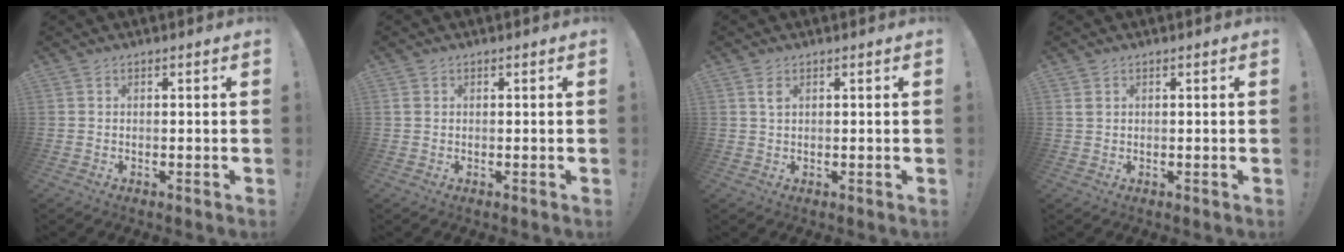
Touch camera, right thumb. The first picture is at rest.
{"total": 1.2, "force": [0.4, 1.1, 0.3], "torque": [0.002, 0.000, 0.007]}
{"total": 2.0, "force": [0.9, 0.9, 1.6], "torque": [-0.028, -0.001, 0.014]}
{"total": 1.0, "force": [0.5, 0.8, 0.3], "torque": [0.001, -0.001, 0.008]}